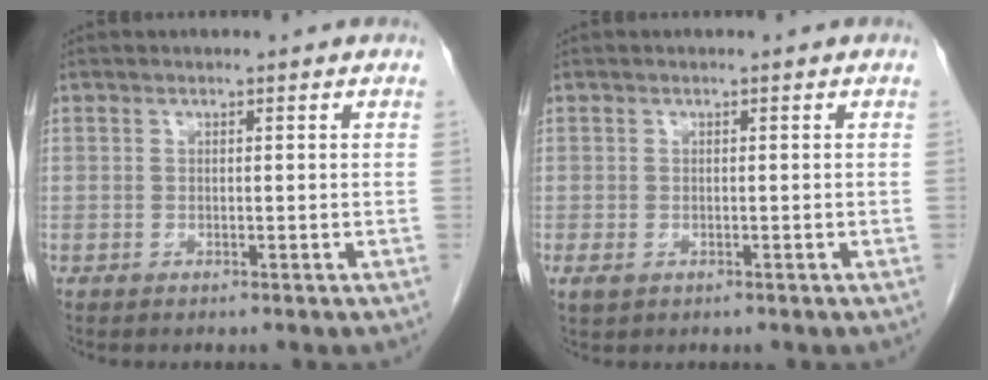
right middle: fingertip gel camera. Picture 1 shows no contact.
{"total": 1.8, "force": [-0.6, 1.2, 1.1], "torque": [-0.025, -0.002, -0.002]}